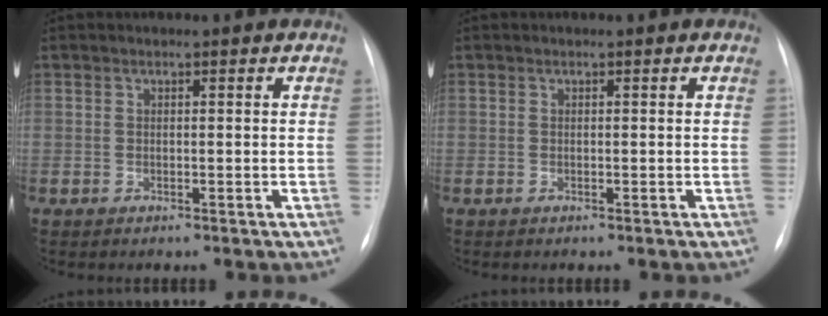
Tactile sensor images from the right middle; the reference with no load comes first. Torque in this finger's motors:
{"motor_torque": [-0.13, 0.04, -0.01, 0.01]}